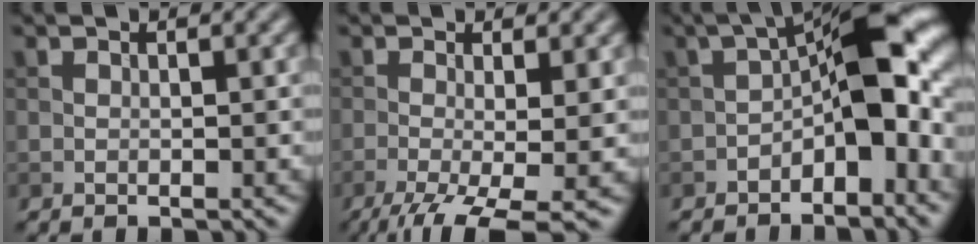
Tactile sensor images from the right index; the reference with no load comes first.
{"total": 7.4, "force": [-3.3, 2.1, 6.3], "torque": [-0.114, -0.018, -0.054]}
{"total": 9.8, "force": [-2.2, 4.1, 8.6], "torque": [-0.120, 0.027, -0.048]}